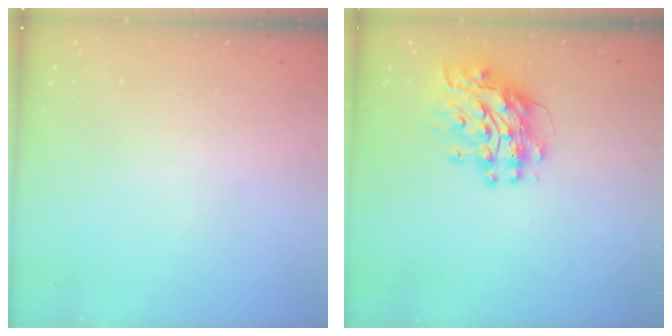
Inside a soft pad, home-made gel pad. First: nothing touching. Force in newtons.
{"total": 12.5, "press": 12.5, "slide": 1.1}